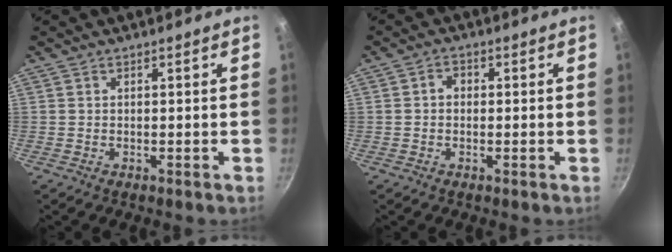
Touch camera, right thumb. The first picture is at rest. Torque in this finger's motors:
{"motor_torque": [-0.10, 0.01, 0.05, 0.00, 0.02]}